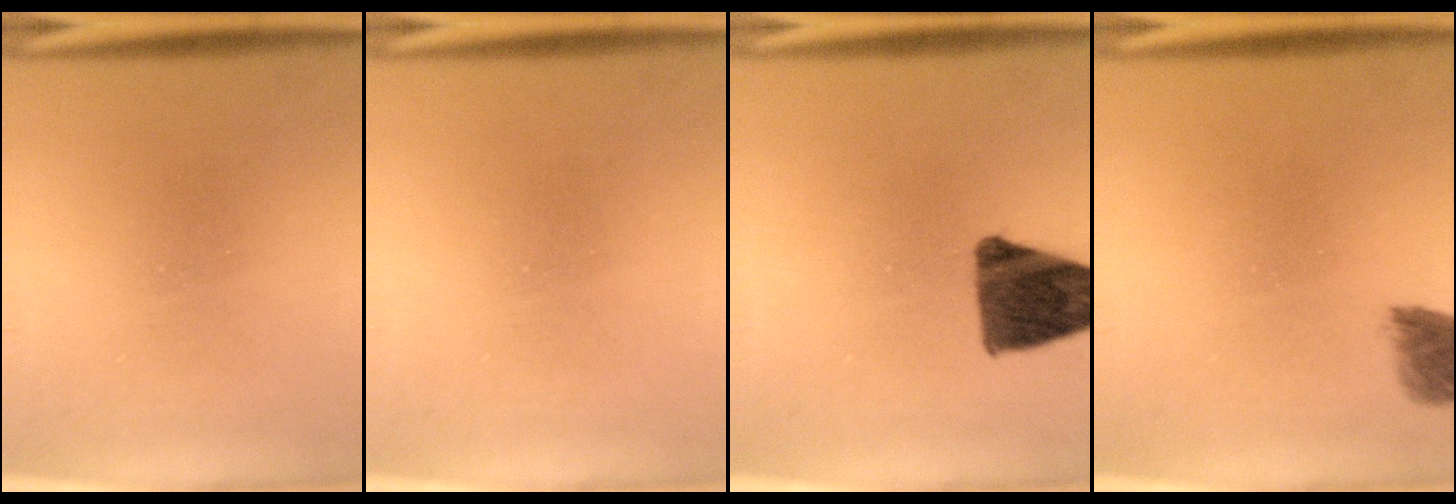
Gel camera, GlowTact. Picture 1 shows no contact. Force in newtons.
{"total": 0.0}
{"total": 11.6}
{"total": 4.1}